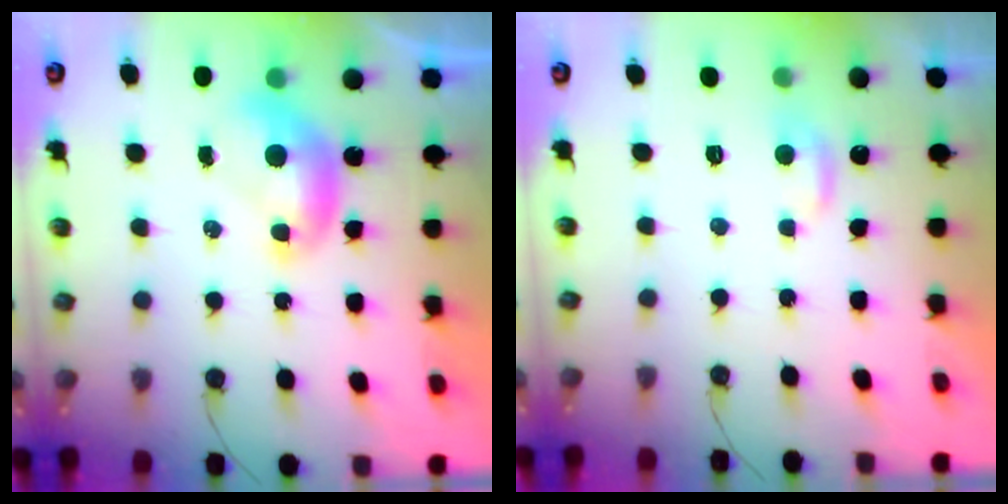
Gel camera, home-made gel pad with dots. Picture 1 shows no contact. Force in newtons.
{"total": 1.9, "press": 1.9, "slide": 0.4}